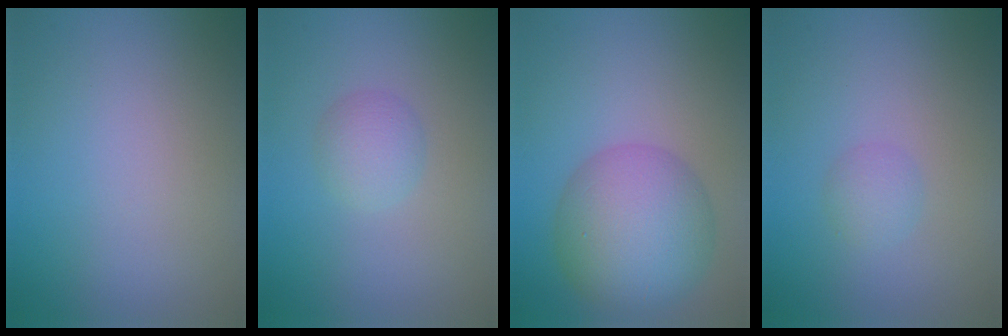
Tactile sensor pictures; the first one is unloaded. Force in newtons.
{"total": 2.1, "press": 2.1, "slide": 0.1}
{"total": 8.1, "press": 8.1, "slide": 0.2}
{"total": 1.5, "press": 1.5, "slide": 0.1}